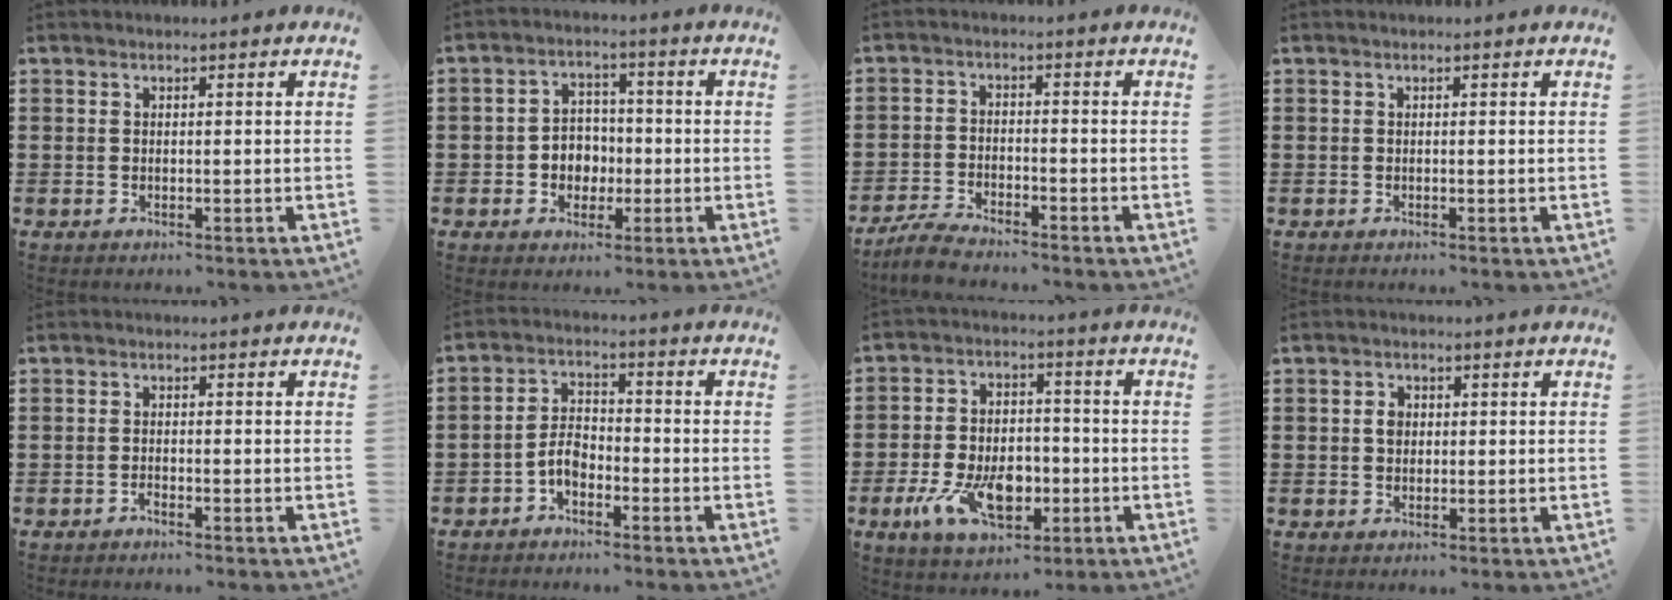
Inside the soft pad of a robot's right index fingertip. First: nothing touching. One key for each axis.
{"total": 4.1, "fx": -1.2, "fy": 3.6, "fz": 1.4, "tx": -0.030, "ty": 0.004, "tz": -0.029}
{"total": 3.9, "fx": -3.8, "fy": 0.3, "fz": 1.0, "tx": -0.032, "ty": 0.001, "tz": -0.082}
{"total": 0.0}
{"total": 0.9, "fx": -0.8, "fy": 0.0, "fz": 0.4, "tx": -0.010, "ty": -0.003, "tz": -0.016}
{"total": 4.1, "fx": -2.2, "fy": 2.3, "fz": 2.6, "tx": -0.064, "ty": 0.003, "tz": -0.047}
{"total": 10.6, "fx": -3.6, "fy": 6.3, "fz": 7.8, "tx": -0.151, "ty": 0.003, "tz": -0.059}
{"total": 2.1, "fx": 0.2, "fy": 1.7, "fz": 1.3, "tx": -0.029, "ty": 0.009, "tz": 0.004}